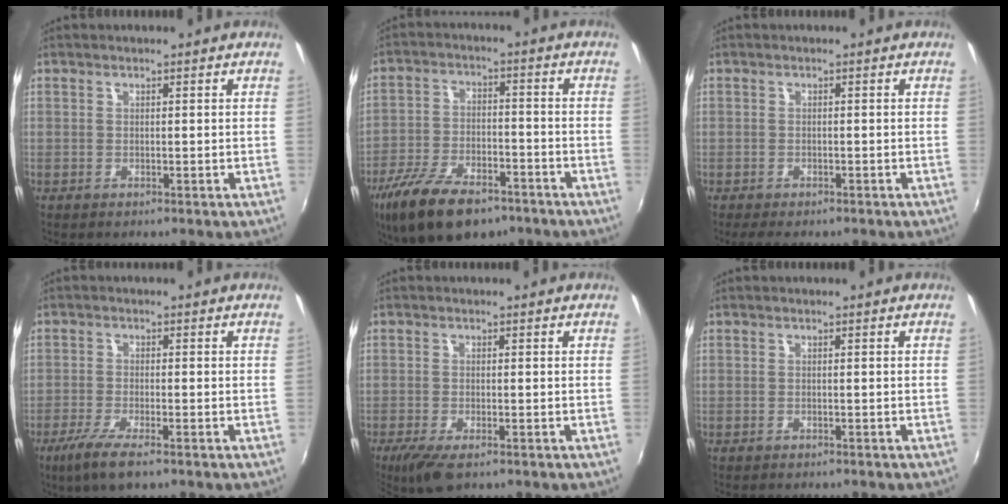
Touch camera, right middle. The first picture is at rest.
{"total": 16.5, "force": [-11.2, 7.3, 9.8], "torque": [-0.208, -0.032, -0.190]}
{"total": 3.6, "force": [-2.8, 1.6, 1.5], "torque": [-0.037, -0.013, -0.046]}
{"total": 6.5, "force": [-4.3, 1.0, 4.8], "torque": [-0.115, -0.023, -0.080]}
{"total": 5.9, "force": [-4.0, 1.7, 4.0], "torque": [-0.092, -0.026, -0.070]}
{"total": 1.8, "force": [-1.7, 0.4, 0.4], "torque": [-0.016, -0.011, -0.025]}